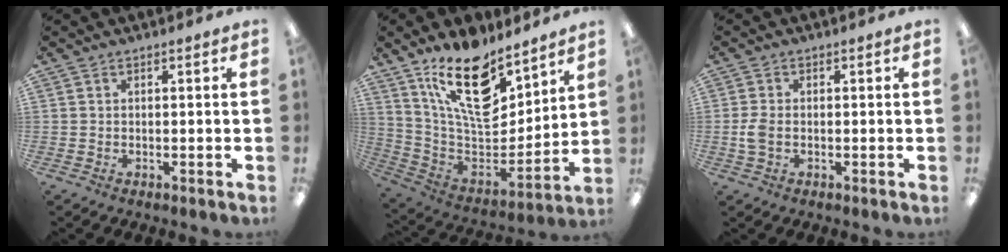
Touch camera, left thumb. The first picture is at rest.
{"total": 20.3, "force": [13.6, 9.2, 11.9], "torque": [-0.202, -0.089, 0.242]}
{"total": 3.6, "force": [-0.4, 2.2, 2.8], "torque": [-0.062, 0.001, -0.010]}